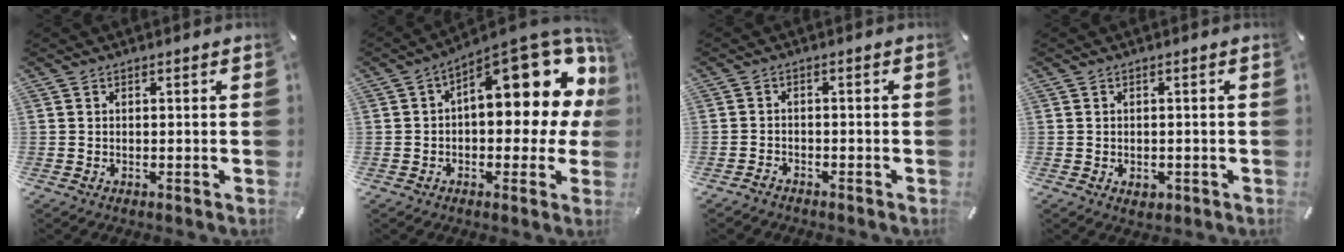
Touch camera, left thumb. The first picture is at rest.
{"total": 19.3, "force": [7.1, 9.4, 15.3], "torque": [-0.187, -0.055, 0.118]}
{"total": 1.8, "force": [-1.6, 0.7, 0.0], "torque": [-0.002, 0.009, -0.035]}
{"total": 1.3, "force": [-0.3, 1.1, 0.6], "torque": [-0.013, 0.003, -0.006]}